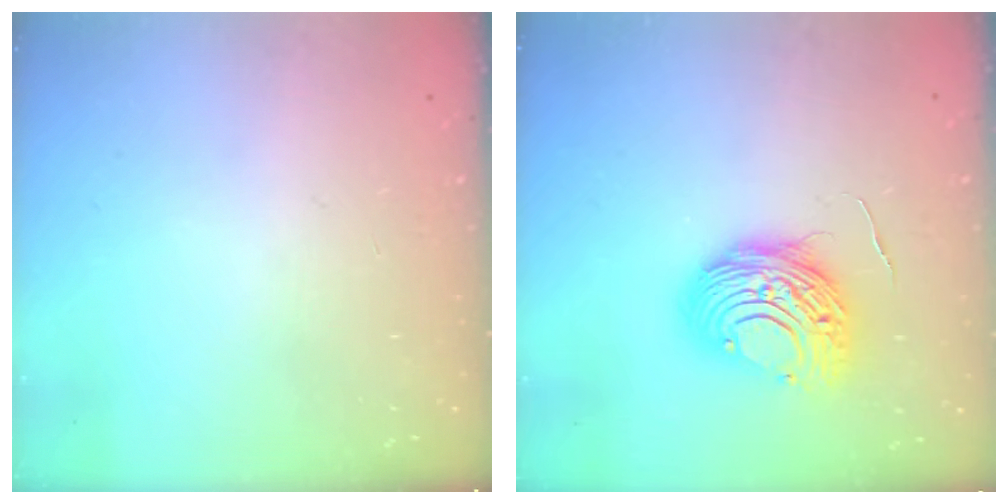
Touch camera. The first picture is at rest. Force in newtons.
{"total": 12.0, "press": 12.0, "slide": 0.9}